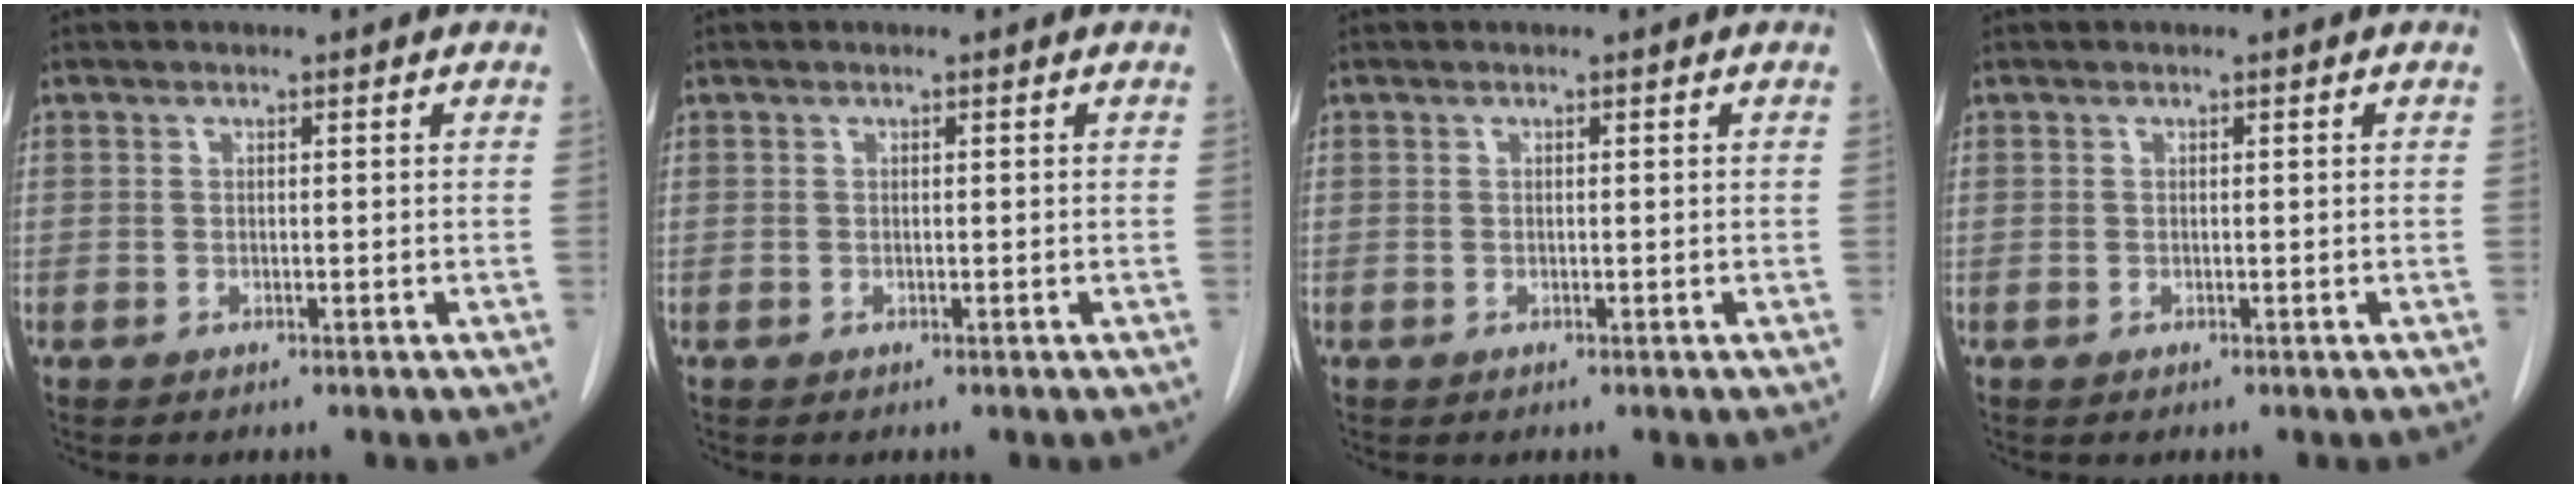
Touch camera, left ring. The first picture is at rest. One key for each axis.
{"total": 0.0}
{"total": 0.0}
{"total": 0.0}